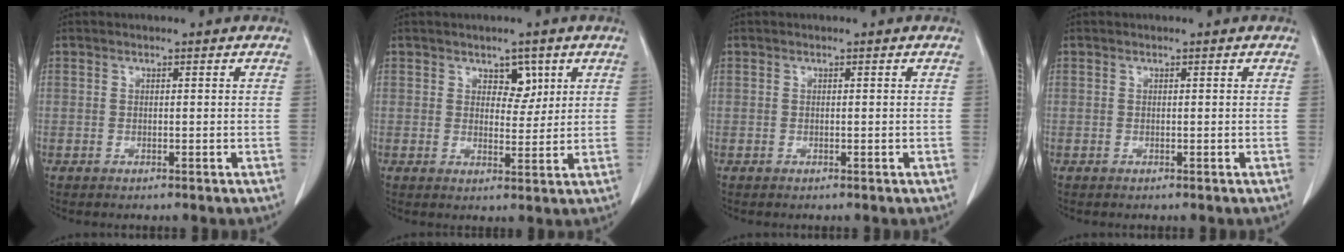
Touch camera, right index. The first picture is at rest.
{"total": 3.6, "force": [1.8, 2.2, 2.2], "torque": [-0.024, 0.001, 0.028]}
{"total": 0.0}
{"total": 0.0}